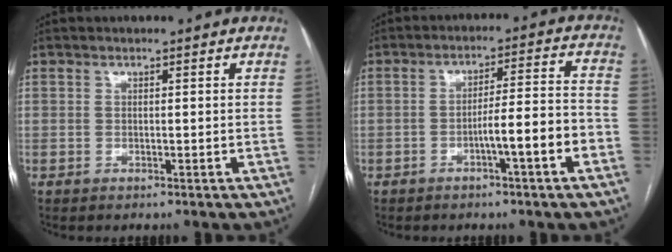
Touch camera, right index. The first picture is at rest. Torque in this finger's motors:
{"motor_torque": [1.16, -0.33, 0.53, 0.11]}